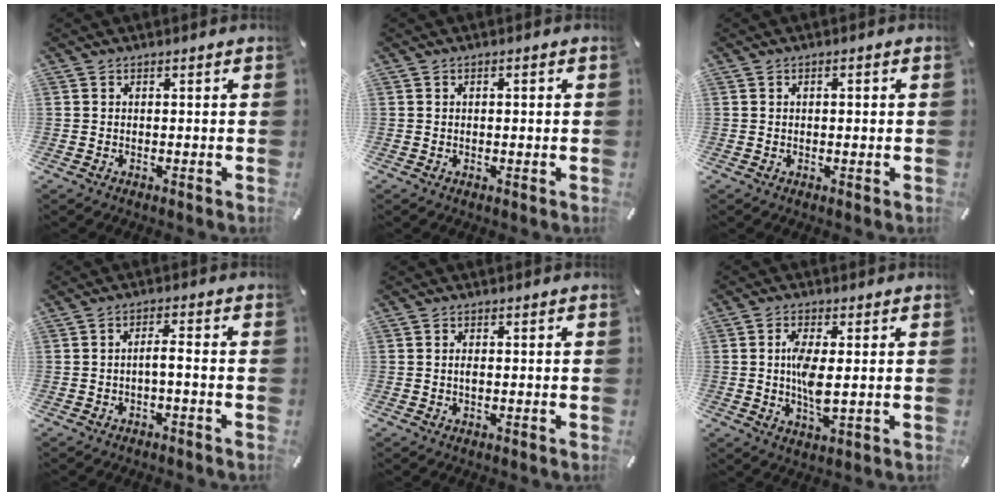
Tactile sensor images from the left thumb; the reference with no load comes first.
{"total": 0.8, "force": [0.0, 0.4, 0.7], "torque": [-0.013, 0.002, -0.001]}
{"total": 1.4, "force": [0.1, 0.6, 1.3], "torque": [-0.024, 0.003, -0.001]}
{"total": 3.1, "force": [-1.5, 0.5, 2.7], "torque": [-0.047, 0.008, -0.029]}
{"total": 1.6, "force": [0.1, 0.3, 1.6], "torque": [-0.032, -0.004, 0.001]}
{"total": 7.0, "force": [0.3, 2.7, 6.4], "torque": [-0.134, -0.006, 0.000]}